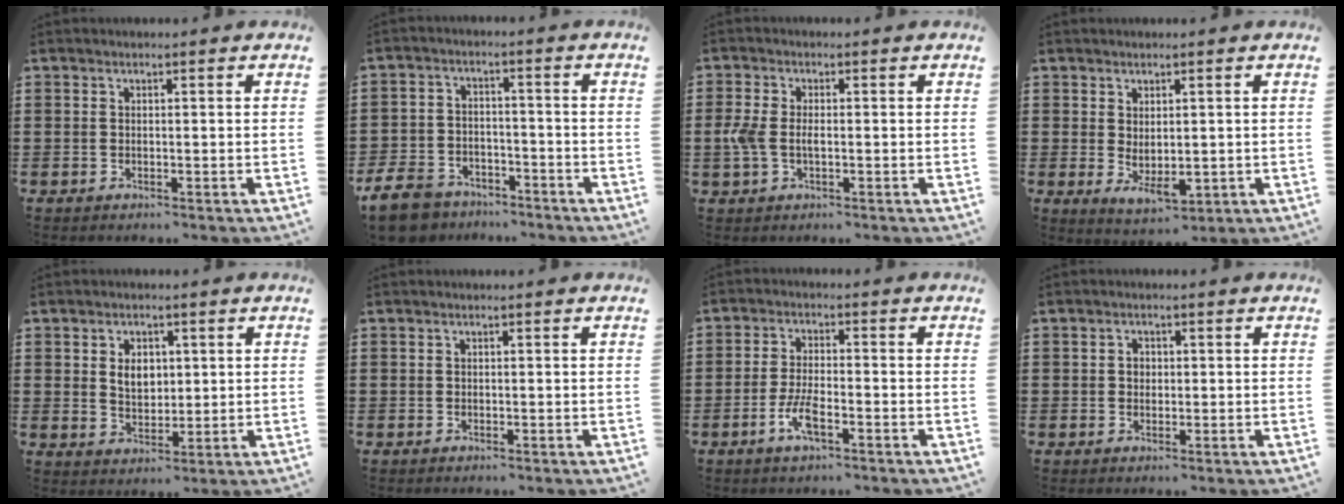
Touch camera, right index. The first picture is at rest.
{"total": 7.4, "force": [-6.6, 2.4, 2.1], "torque": [-0.062, 0.016, -0.134]}
{"total": 3.3, "force": [-0.4, 1.8, 2.7], "torque": [-0.074, -0.004, -0.015]}
{"total": 3.1, "force": [0.0, 1.7, 2.7], "torque": [-0.055, -0.001, 0.000]}
{"total": 4.0, "force": [0.9, 2.9, 2.7], "torque": [-0.053, 0.008, 0.012]}
{"total": 0.0}
{"total": 4.8, "force": [-2.3, 1.4, 4.0], "torque": [-0.094, -0.005, -0.048]}
{"total": 1.4, "force": [0.1, 1.2, 0.7], "torque": [-0.017, 0.006, 0.001]}